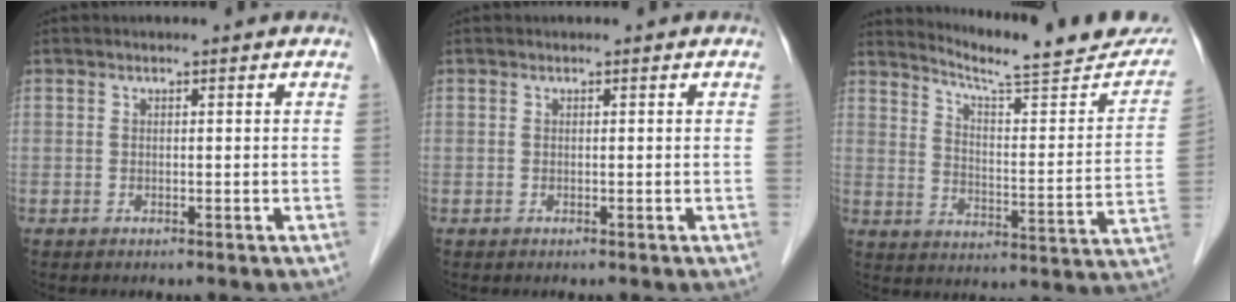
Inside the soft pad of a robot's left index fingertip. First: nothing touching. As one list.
[{"total": 0.0}, {"total": 20.4, "force": [18.8, 1.5, 7.8], "torque": [-0.110, -0.062, 0.243]}]